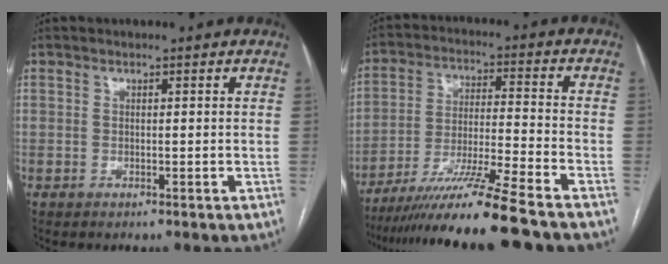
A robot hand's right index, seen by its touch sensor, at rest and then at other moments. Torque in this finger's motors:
{"motor_torque": [1.13, -1.00, 0.76, 0.20]}